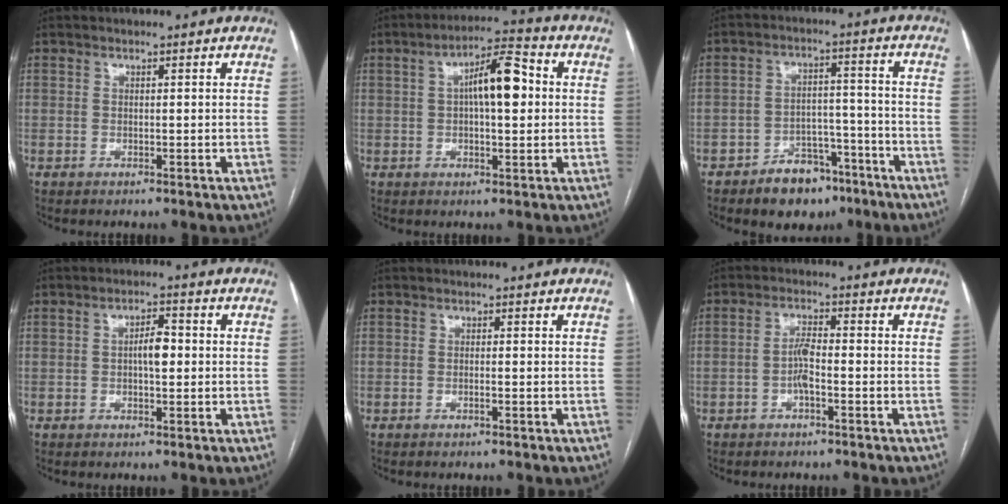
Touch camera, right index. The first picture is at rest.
{"total": 9.1, "force": [1.2, 2.4, 8.7], "torque": [-0.145, 0.025, 0.016]}
{"total": 8.8, "force": [-6.0, 4.9, 4.0], "torque": [-0.057, 0.023, -0.090]}
{"total": 3.7, "force": [0.0, 1.3, 3.4], "torque": [-0.058, 0.007, -0.001]}
{"total": 0.6, "force": [-0.2, 0.0, 0.5], "torque": [-0.010, 0.002, -0.002]}
{"total": 3.3, "force": [-1.1, 0.7, 3.0], "torque": [-0.059, 0.009, -0.020]}